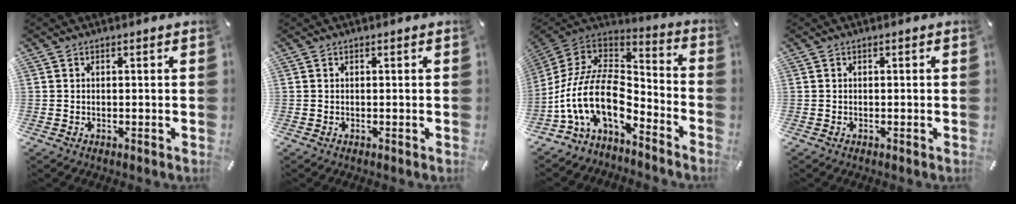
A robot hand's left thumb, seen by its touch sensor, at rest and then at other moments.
{"total": 0.0}
{"total": 18.1, "force": [-7.9, 9.9, 13.0], "torque": [-0.294, 0.005, -0.139]}
{"total": 0.0}